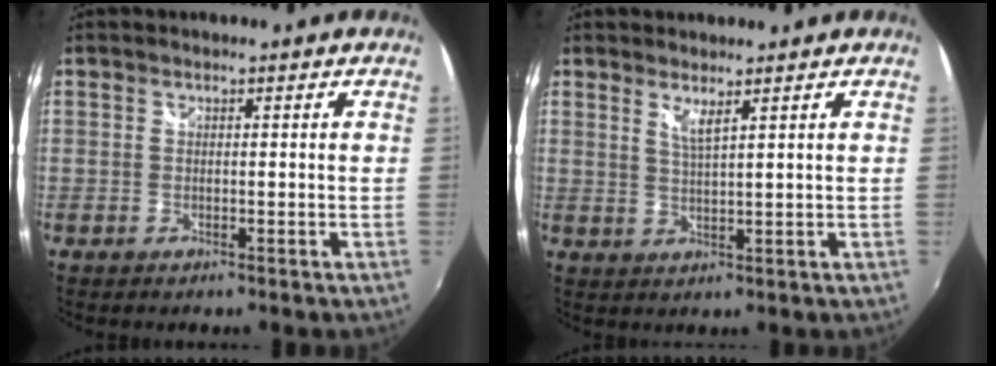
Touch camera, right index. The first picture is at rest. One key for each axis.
{"total": 2.6, "fx": 1.8, "fy": 0.0, "fz": 1.9, "tx": -0.037, "ty": -0.006, "tz": 0.029}